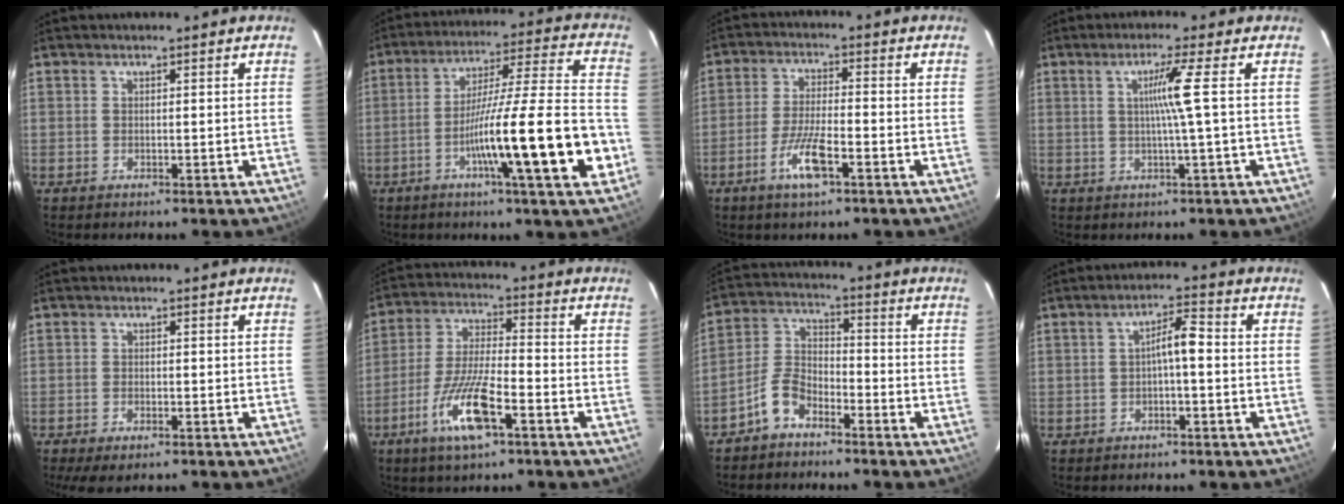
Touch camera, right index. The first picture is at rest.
{"total": 19.6, "force": [-6.5, -0.1, 18.5], "torque": [-0.277, -0.004, -0.105]}
{"total": 7.2, "force": [-3.6, 1.2, 6.1], "torque": [-0.122, -0.006, -0.066]}
{"total": 4.9, "force": [0.6, -1.6, 4.6], "torque": [-0.088, -0.003, 0.012]}
{"total": 4.4, "force": [-2.8, 1.7, 2.9], "torque": [-0.057, -0.009, -0.043]}
{"total": 11.6, "force": [-5.7, 2.1, 9.9], "torque": [-0.202, -0.011, -0.107]}
{"total": 6.4, "force": [-4.4, 3.2, 3.4], "torque": [-0.086, 0.012, -0.095]}
{"total": 4.5, "force": [-0.3, 0.9, 4.3], "torque": [-0.073, 0.019, -0.004]}